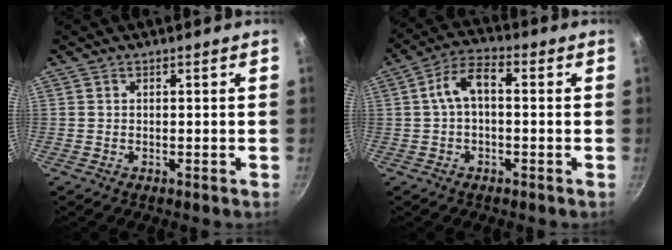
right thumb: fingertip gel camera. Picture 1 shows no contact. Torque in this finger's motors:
{"motor_torque": [0.36, -0.13, -0.08, 0.11, 0.24]}